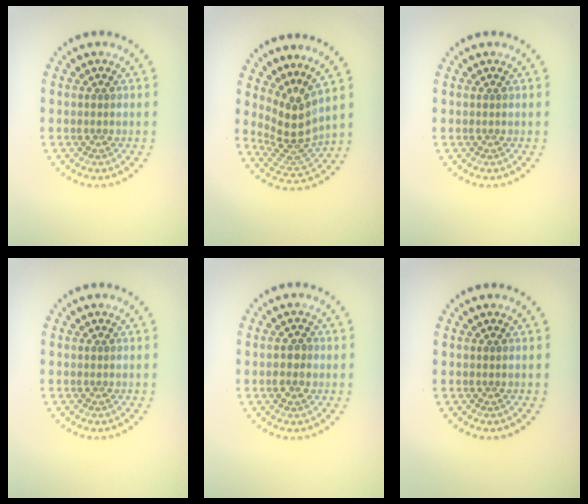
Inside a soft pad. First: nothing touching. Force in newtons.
{"total": 3.9, "press": 2.8, "slide": 2.8}
{"total": 0.0}
{"total": 0.0}
{"total": 1.8, "press": 1.8, "slide": 0.0}
{"total": 0.0}